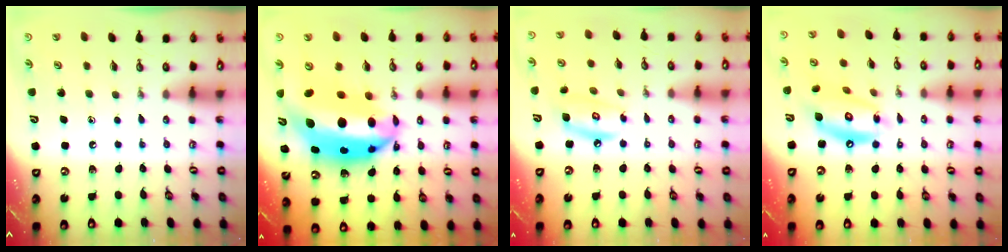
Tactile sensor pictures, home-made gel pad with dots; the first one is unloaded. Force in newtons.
{"total": 20.7, "press": 20.7, "slide": 1.6}
{"total": 8.1, "press": 8.1, "slide": 0.6}
{"total": 14.2, "press": 14.1, "slide": 1.2}